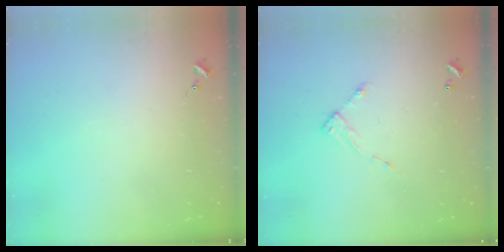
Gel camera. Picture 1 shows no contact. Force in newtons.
{"total": 6.0, "press": 6.0, "slide": 0.4}